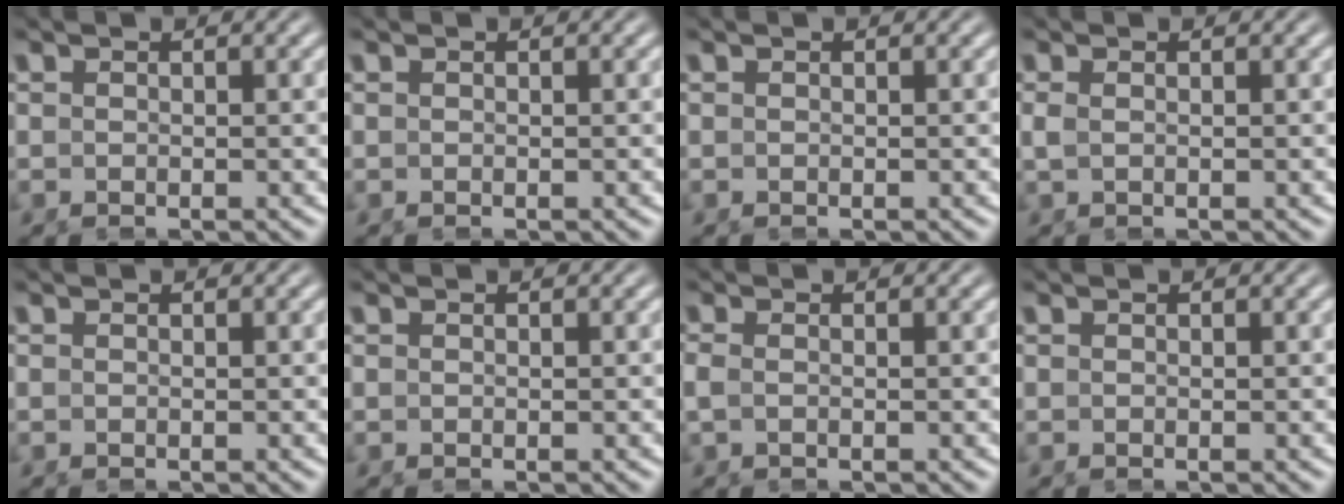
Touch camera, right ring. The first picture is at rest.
{"total": 0.0}
{"total": 0.0}
{"total": 0.6, "force": [-0.1, 0.0, 0.6], "torque": [-0.021, -0.010, 0.007]}
{"total": 0.0}
{"total": 0.0}
{"total": 1.0, "force": [-0.4, 0.3, 0.8], "torque": [-0.029, -0.011, -0.001]}
{"total": 0.0}